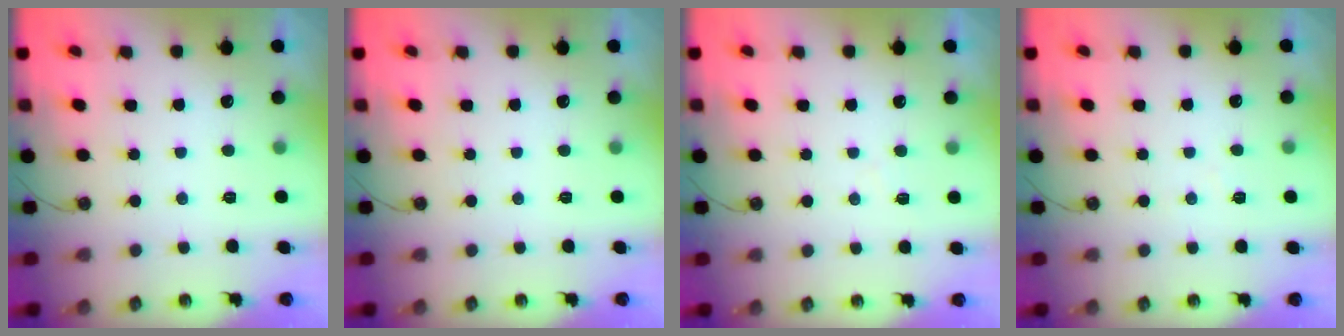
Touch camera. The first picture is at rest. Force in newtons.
{"total": 0.0}
{"total": 3.8, "press": 3.8, "slide": 0.5}
{"total": 3.9, "press": 3.9, "slide": 0.6}